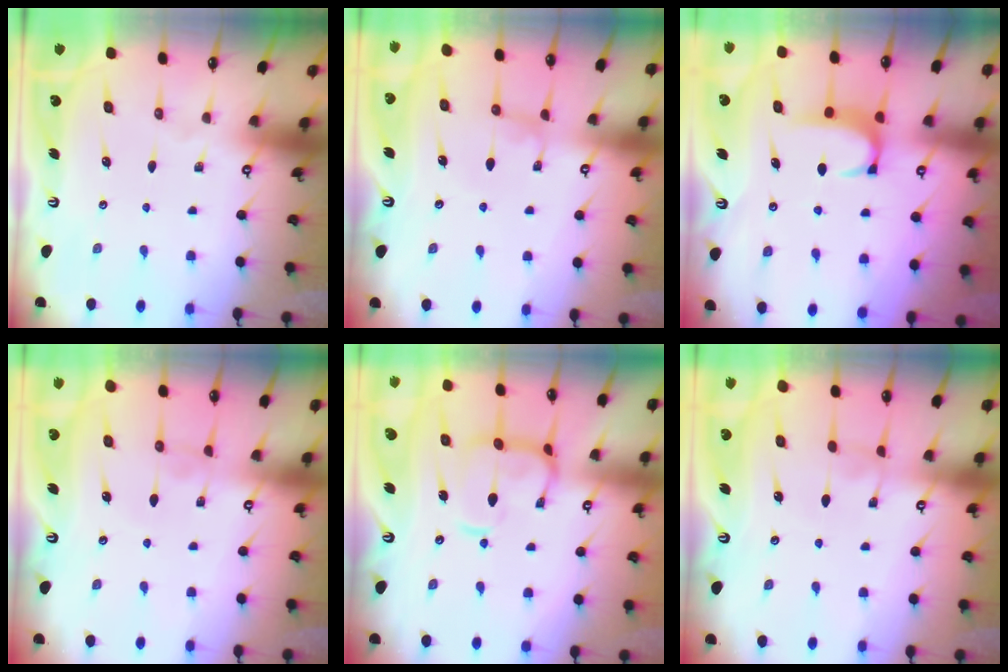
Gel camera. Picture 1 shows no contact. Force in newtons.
{"total": 0.6, "press": 0.1, "slide": 0.5}
{"total": 1.7, "press": 1.6, "slide": 0.5}
{"total": 1.4, "press": 1.3, "slide": 0.2}
{"total": 8.1, "press": 8.1, "slide": 1.0}
{"total": 1.4, "press": 1.3, "slide": 0.4}